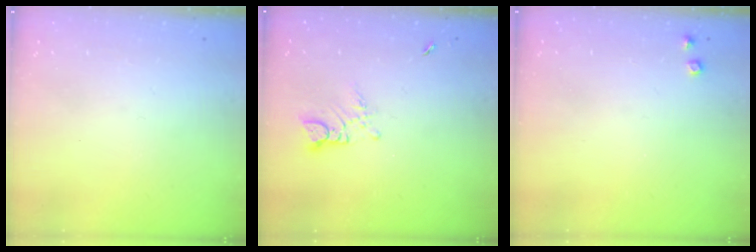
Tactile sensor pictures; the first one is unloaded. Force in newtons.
{"total": 2.8, "press": 2.8, "slide": 0.3}
{"total": 5.7, "press": 5.6, "slide": 0.6}